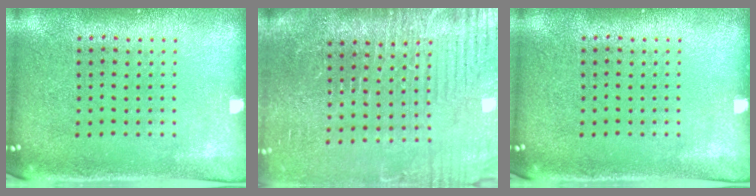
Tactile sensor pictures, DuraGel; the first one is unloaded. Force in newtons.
{"total": 4.1, "press": 3.8, "slide": 1.4}
{"total": 0.0}